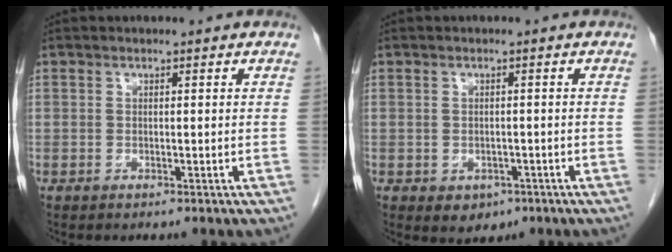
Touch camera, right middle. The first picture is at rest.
{"total": 2.9, "force": [-1.3, 2.2, 1.4], "torque": [-0.014, 0.001, -0.005]}